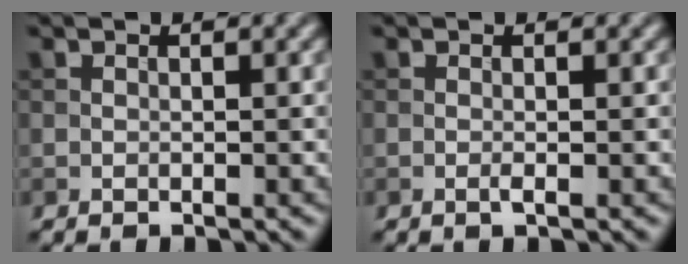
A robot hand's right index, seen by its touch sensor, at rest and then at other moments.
{"total": 0.6, "force": [-0.2, 0.1, 0.6], "torque": [-0.013, -0.003, -0.005]}